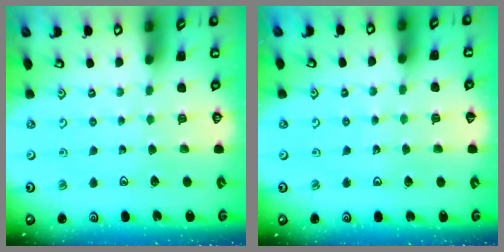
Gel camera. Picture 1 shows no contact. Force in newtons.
{"total": 2.7, "press": 2.7, "slide": 0.3}